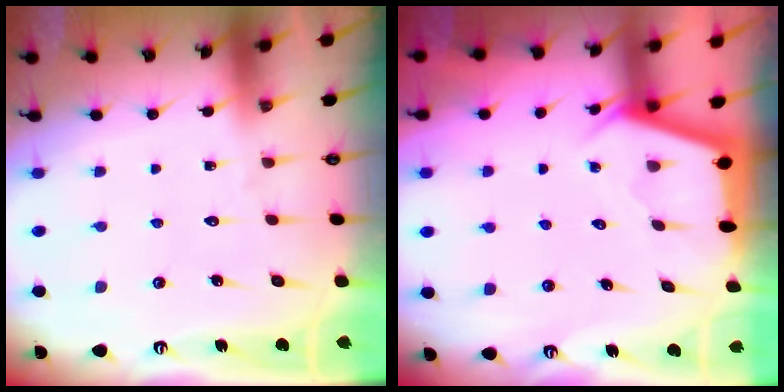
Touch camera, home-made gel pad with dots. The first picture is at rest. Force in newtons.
{"total": 2.9, "press": 2.9, "slide": 0.3}